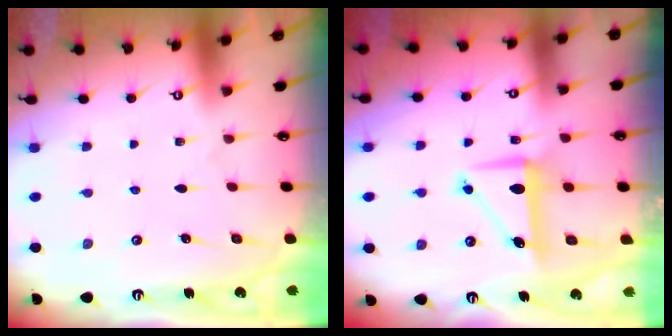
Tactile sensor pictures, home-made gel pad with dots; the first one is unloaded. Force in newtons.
{"total": 8.3, "press": 8.2, "slide": 0.3}